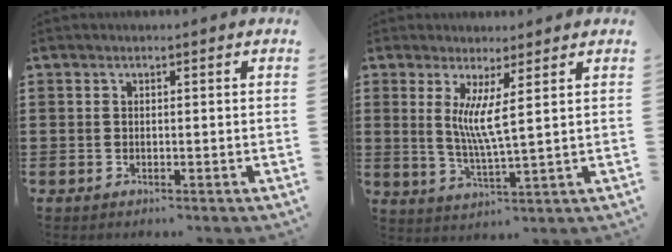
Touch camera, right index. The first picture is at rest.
{"total": 5.4, "force": [2.0, 0.0, 5.0], "torque": [-0.104, -0.008, 0.034]}